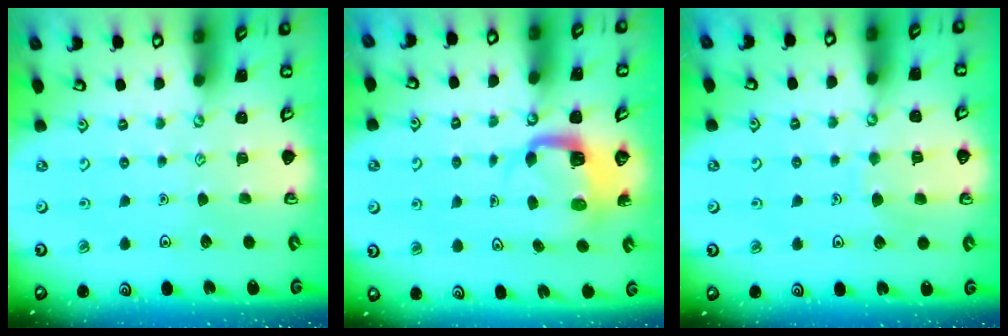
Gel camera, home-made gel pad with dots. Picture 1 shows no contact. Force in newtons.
{"total": 4.9, "press": 4.9, "slide": 0.4}
{"total": 4.9, "press": 4.8, "slide": 0.6}